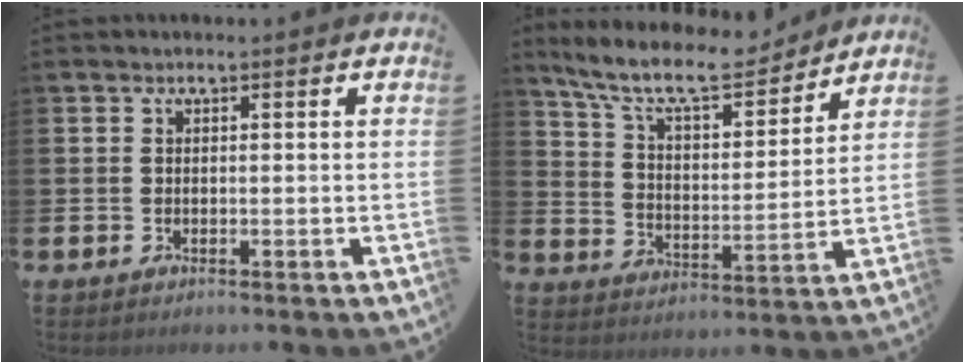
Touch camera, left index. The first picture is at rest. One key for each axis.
{"total": 10.6, "fx": 9.4, "fy": 2.5, "fz": 4.1, "tx": -0.110, "ty": -0.059, "tz": 0.163}